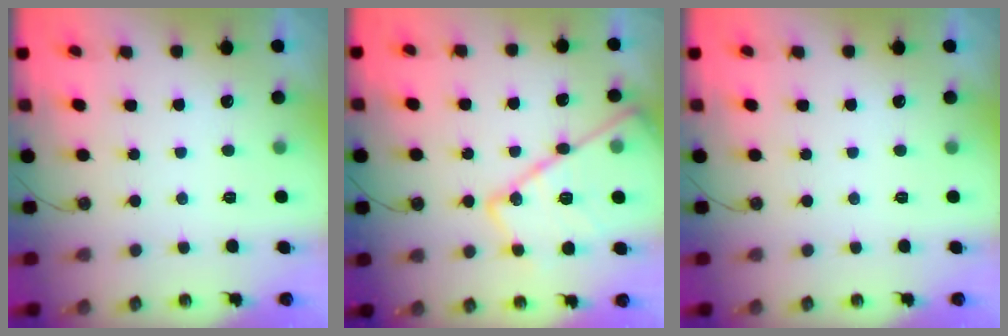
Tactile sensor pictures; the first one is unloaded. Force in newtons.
{"total": 22.0, "press": 21.9, "slide": 1.9}
{"total": 0.0}